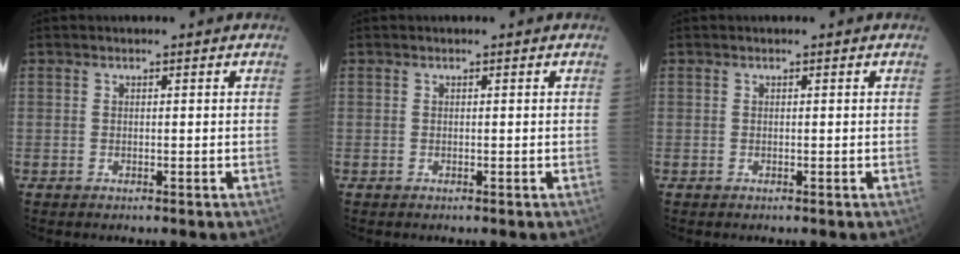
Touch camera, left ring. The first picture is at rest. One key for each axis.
{"total": 0.0}
{"total": 0.0}